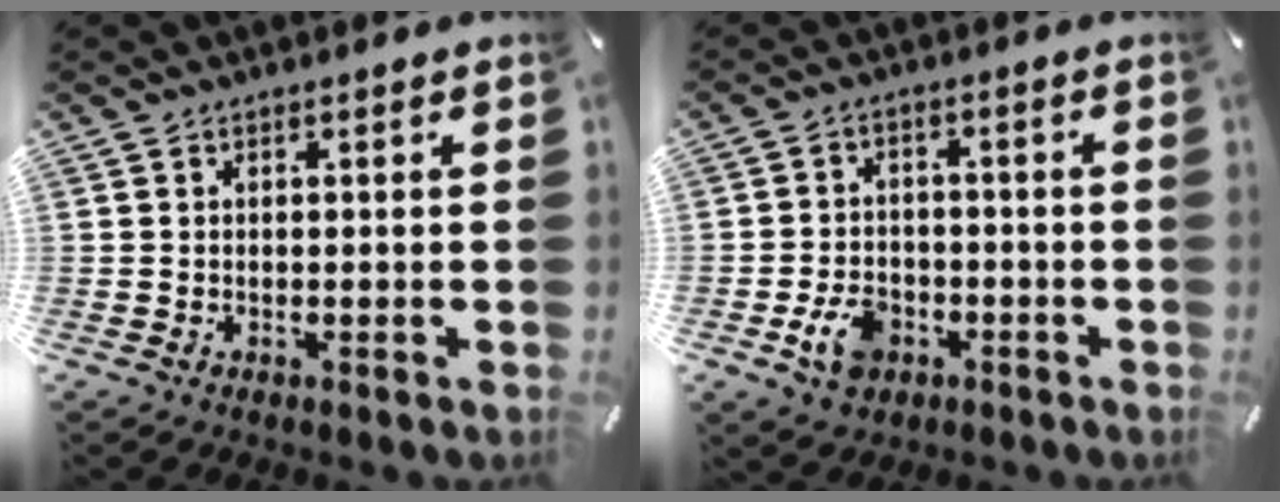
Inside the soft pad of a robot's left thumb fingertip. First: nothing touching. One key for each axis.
{"total": 6.9, "fx": -2.9, "fy": 5.1, "fz": 3.5, "tx": -0.071, "ty": 0.010, "tz": -0.054}